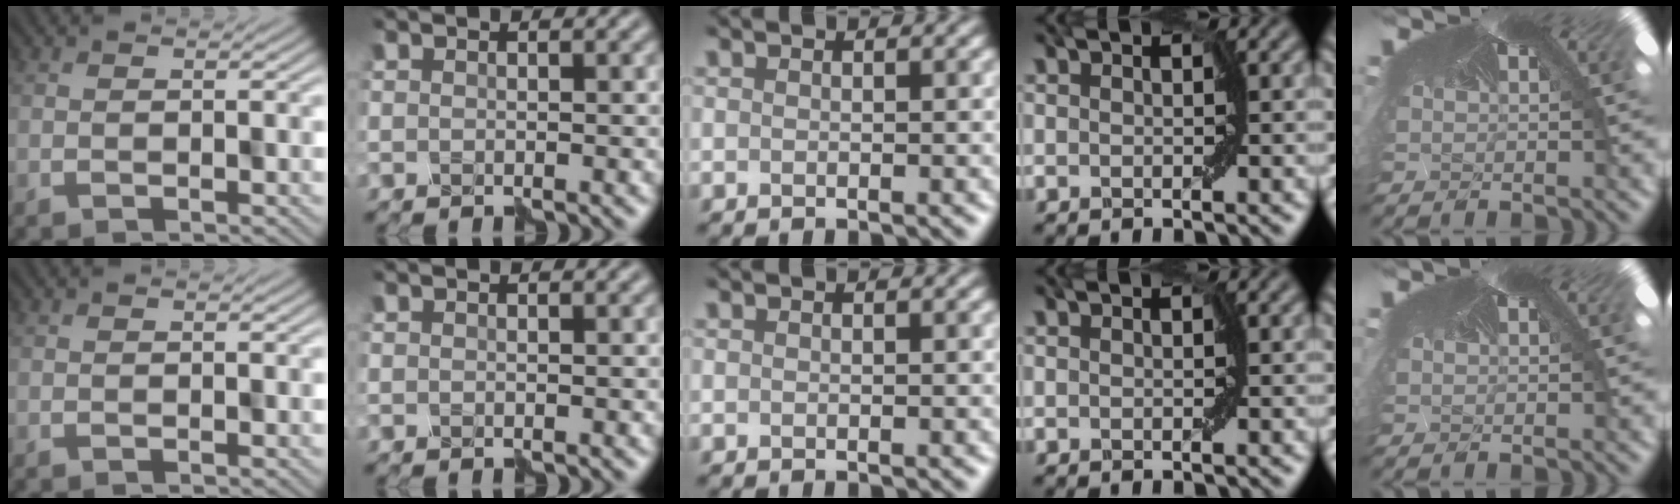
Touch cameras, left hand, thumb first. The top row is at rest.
{}